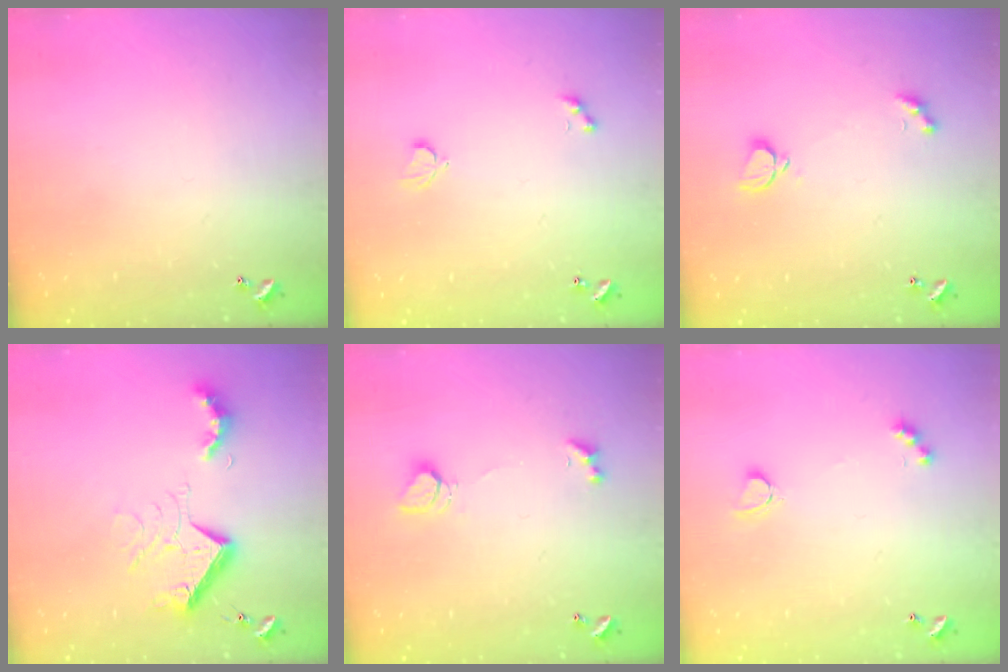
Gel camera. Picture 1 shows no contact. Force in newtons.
{"total": 0.9, "press": 0.8, "slide": 0.4}
{"total": 1.9, "press": 1.7, "slide": 0.8}
{"total": 13.7, "press": 13.6, "slide": 1.5}
{"total": 3.4, "press": 3.3, "slide": 0.7}
{"total": 2.9, "press": 2.9, "slide": 0.5}